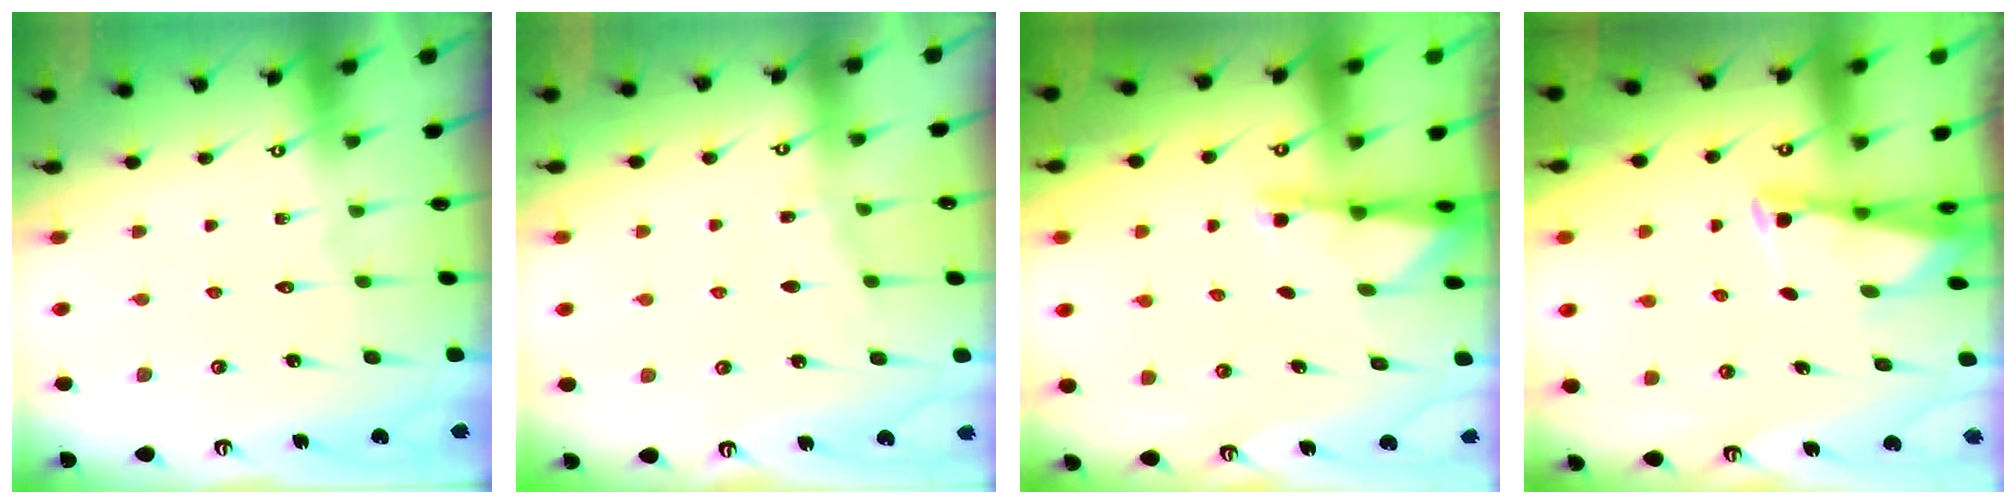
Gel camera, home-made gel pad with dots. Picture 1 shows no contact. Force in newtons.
{"total": 3.7, "press": 3.7, "slide": 0.4}
{"total": 2.9, "press": 2.8, "slide": 0.5}
{"total": 2.8, "press": 2.8, "slide": 0.3}